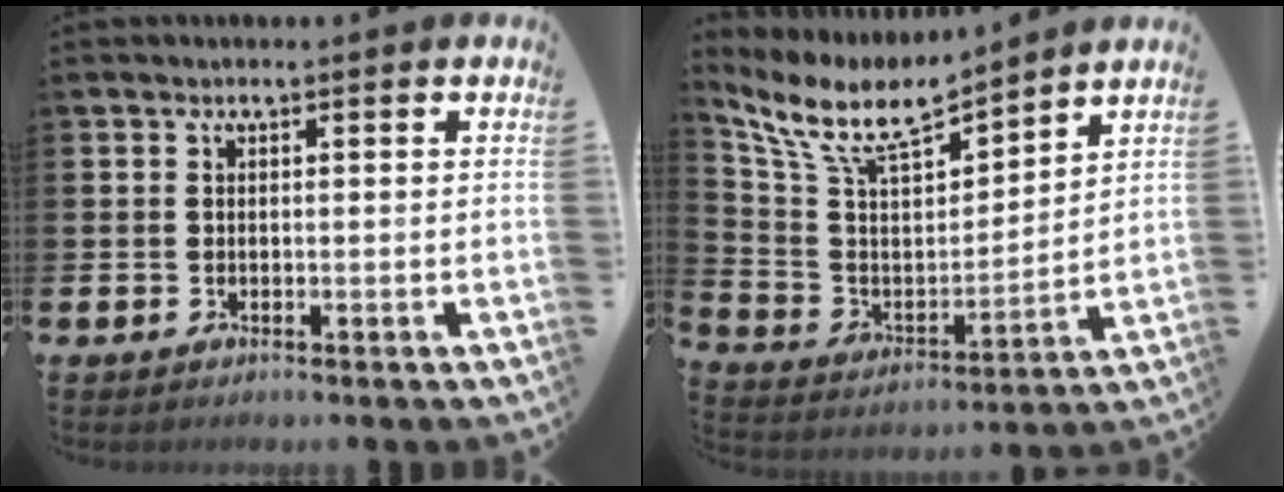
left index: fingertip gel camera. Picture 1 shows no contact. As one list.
[{"total": 9.4, "force": [8.3, 2.5, 3.8], "torque": [-0.117, -0.054, 0.144]}]